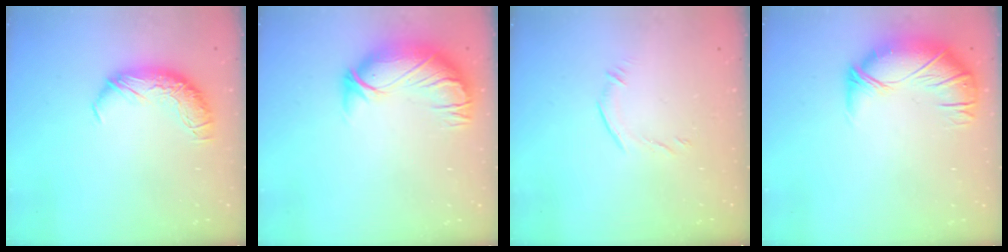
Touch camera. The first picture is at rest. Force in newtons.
{"total": 2.9, "press": 0.4, "slide": 2.9}
{"total": 6.4, "press": 6.4, "slide": 0.8}
{"total": 2.6, "press": 1.0, "slide": 2.4}